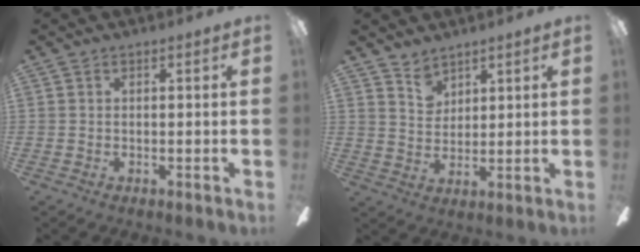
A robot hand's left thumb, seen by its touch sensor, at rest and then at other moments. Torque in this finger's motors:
{"motor_torque": [0.25, -0.51, -0.14, -0.06, -0.04]}